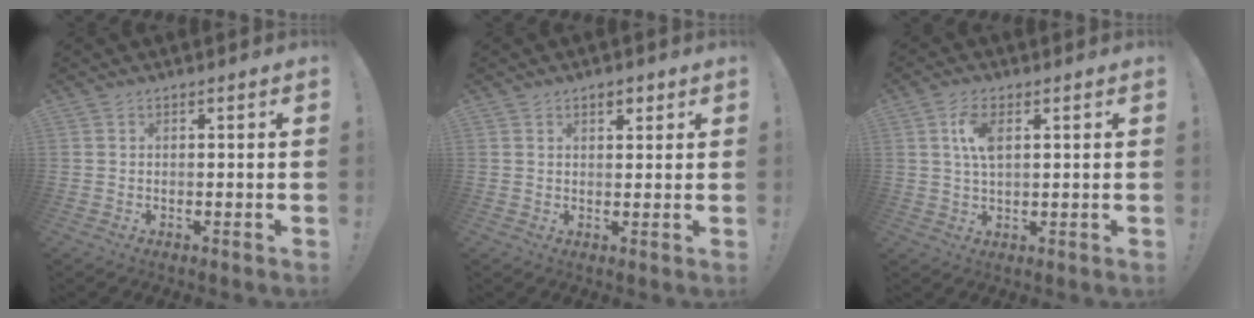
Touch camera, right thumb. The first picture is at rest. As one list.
[{"total": 2.7, "force": [1.5, 1.6, 1.6], "torque": [-0.013, -0.005, 0.022]}, {"total": 6.8, "force": [1.9, 3.2, 5.6], "torque": [-0.102, -0.002, 0.031]}]